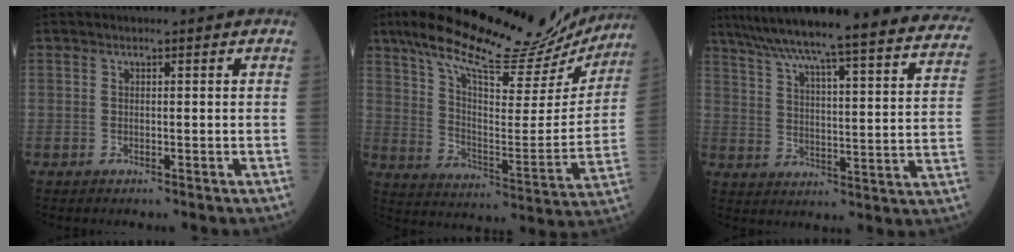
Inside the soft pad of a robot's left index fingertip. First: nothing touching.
{"total": 25.9, "force": [21.7, 6.0, 12.8], "torque": [-0.204, 0.004, 0.304]}
{"total": 32.7, "force": [29.1, 1.4, 14.7], "torque": [-0.231, -0.062, 0.367]}